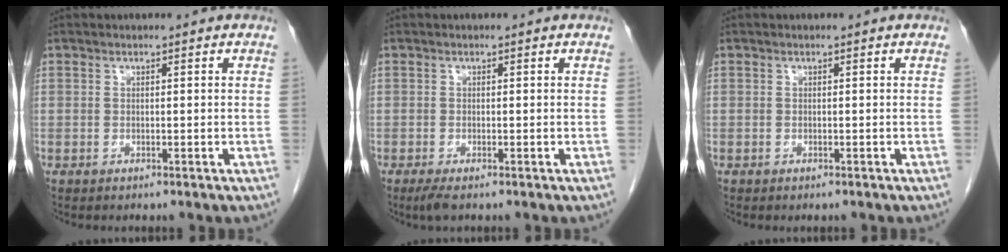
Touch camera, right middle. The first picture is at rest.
{"total": 1.7, "force": [-1.1, 0.2, 1.2], "torque": [-0.029, -0.007, -0.021]}
{"total": 0.0}